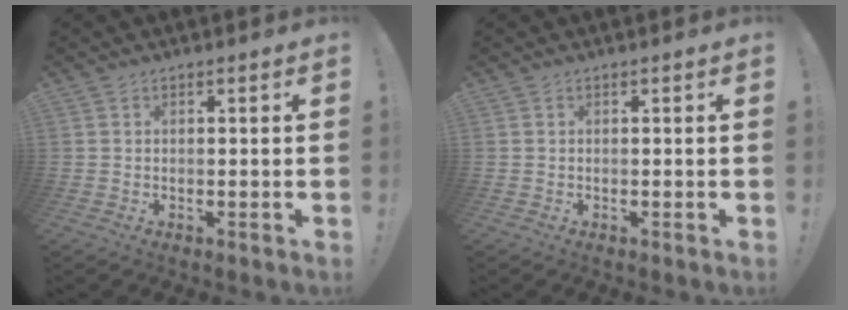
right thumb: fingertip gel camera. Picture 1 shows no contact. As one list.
[{"total": 0.0}]